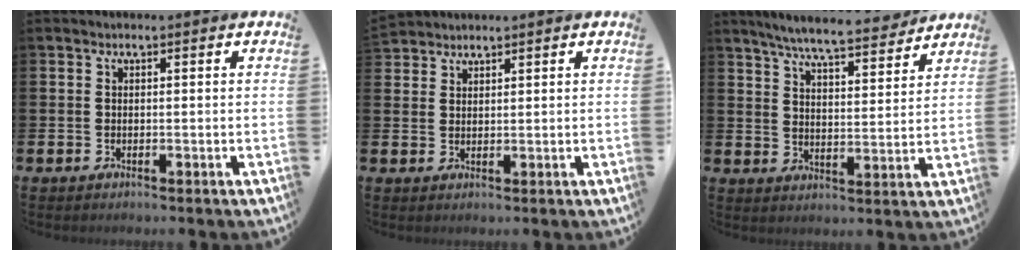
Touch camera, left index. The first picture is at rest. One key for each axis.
{"total": 2.4, "fx": 2.3, "fy": 0.4, "fz": -0.3, "tx": 0.002, "ty": -0.006, "tz": 0.045}
{"total": 7.4, "fx": 7.0, "fy": 0.4, "fz": 2.4, "tx": -0.053, "ty": -0.047, "tz": 0.119}